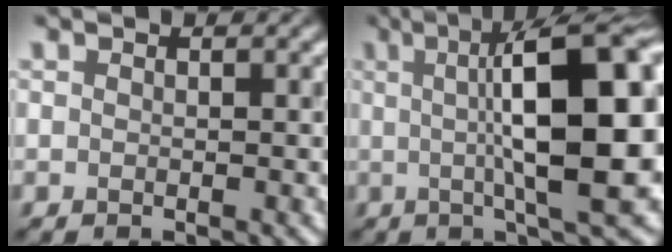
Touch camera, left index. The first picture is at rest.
{"total": 14.2, "force": [1.3, 4.0, 13.6], "torque": [-0.160, 0.016, 0.014]}